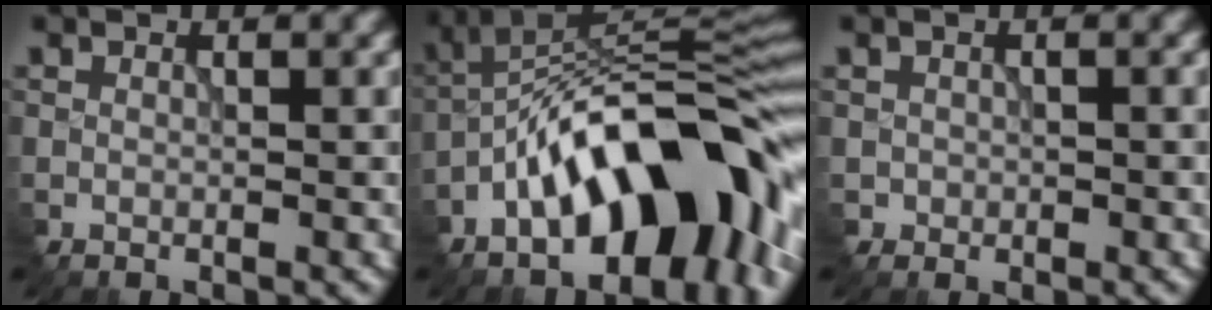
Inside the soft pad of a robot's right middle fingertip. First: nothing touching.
{"total": 14.1, "force": [-6.4, 6.0, 11.1], "torque": [-0.143, 0.023, -0.114]}
{"total": 0.9, "force": [-0.2, 0.9, 0.2], "torque": [-0.005, -0.003, -0.001]}